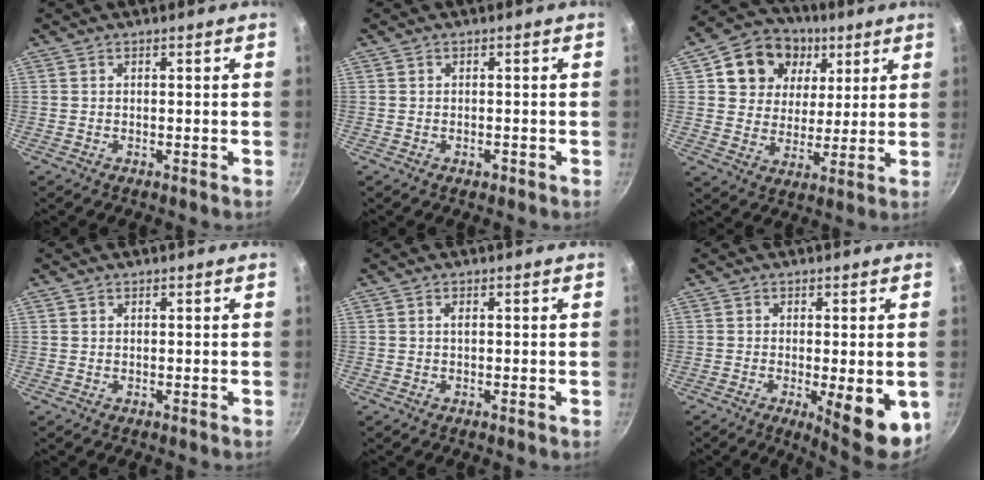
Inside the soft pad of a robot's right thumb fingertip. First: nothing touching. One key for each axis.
{"total": 1.1, "fx": -0.5, "fy": 0.7, "fz": 0.6, "tx": -0.005, "ty": 0.005, "tz": -0.008}
{"total": 15.0, "fx": 5.7, "fy": 12.3, "fz": 6.3, "tx": -0.083, "ty": -0.004, "tz": 0.089}
{"total": 0.5, "fx": 0.3, "fy": 0.4, "fz": 0.1, "tx": -0.001, "ty": -0.001, "tz": 0.005}
{"total": 0.9, "fx": 0.2, "fy": 0.3, "fz": 0.8, "tx": -0.014, "ty": 0.001, "tz": 0.001}
{"total": 10.4, "fx": -2.5, "fy": 3.0, "fz": 9.6, "tx": -0.110, "ty": -0.007, "tz": -0.023}